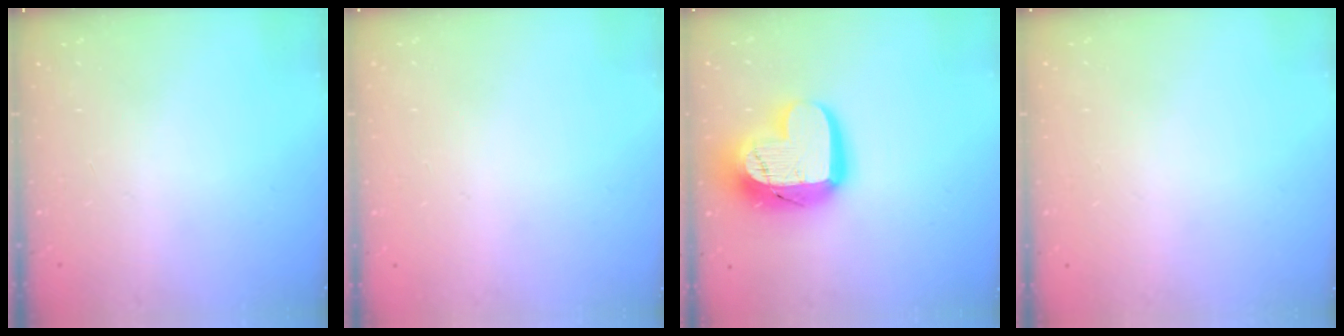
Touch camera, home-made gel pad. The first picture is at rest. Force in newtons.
{"total": 0.0}
{"total": 19.0, "press": 19.0, "slide": 1.6}
{"total": 0.0}